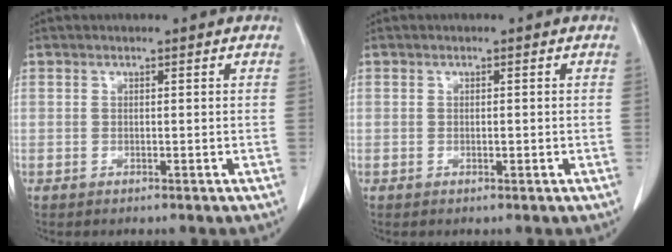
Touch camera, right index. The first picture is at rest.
{"total": 0.6, "force": [-0.1, 0.2, 0.5], "torque": [-0.010, 0.000, 0.000]}